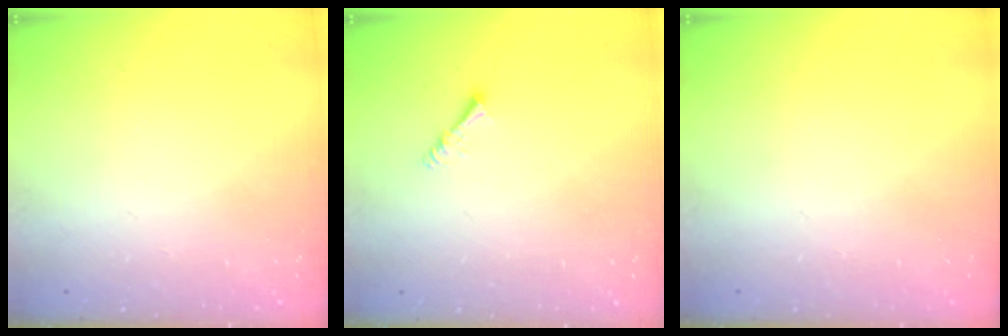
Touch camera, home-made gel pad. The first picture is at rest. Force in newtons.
{"total": 1.4, "press": 1.3, "slide": 0.3}
{"total": 0.0}